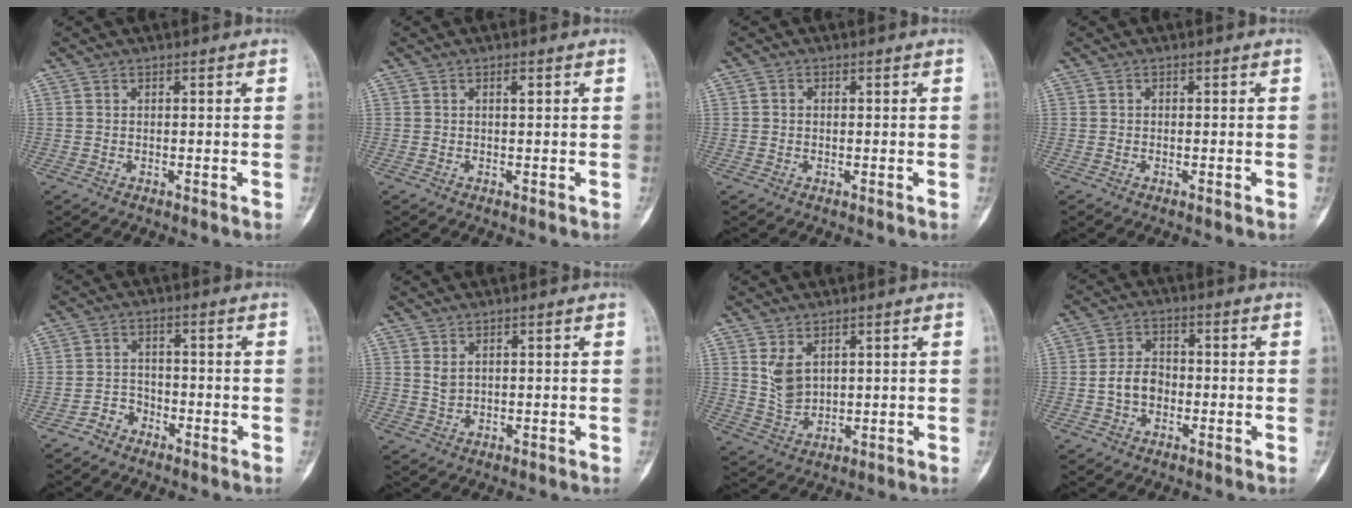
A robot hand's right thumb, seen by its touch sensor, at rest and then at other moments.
{"total": 0.9, "force": [0.3, 0.3, 0.8], "torque": [-0.009, 0.002, 0.003]}
{"total": 0.7, "force": [0.0, 0.6, 0.3], "torque": [0.001, 0.002, -0.003]}
{"total": 0.6, "force": [-0.3, 0.2, 0.4], "torque": [-0.008, 0.005, -0.004]}
{"total": 3.4, "force": [-2.3, 2.5, 0.5], "torque": [0.003, 0.021, -0.048]}
{"total": 1.8, "force": [0.8, 1.1, 1.3], "torque": [-0.022, -0.004, 0.021]}
{"total": 5.6, "force": [2.1, 3.6, 3.8], "torque": [-0.061, -0.016, 0.052]}
{"total": 5.7, "force": [-1.1, 4.3, 3.6], "torque": [-0.053, 0.020, -0.027]}